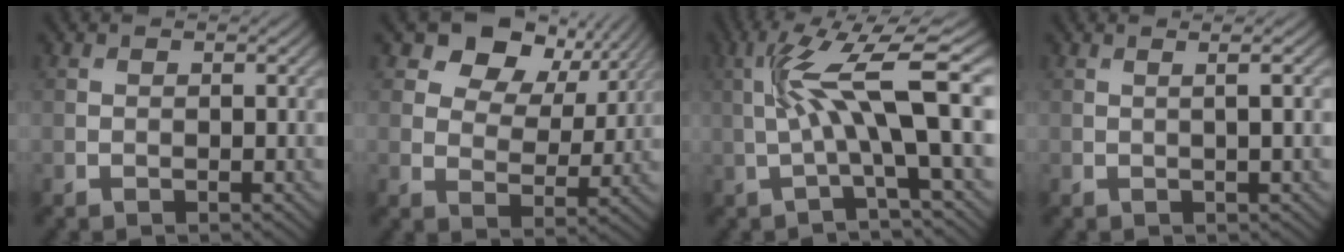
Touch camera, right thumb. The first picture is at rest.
{"total": 8.9, "force": [5.2, 5.7, 4.4], "torque": [-0.077, -0.005, 0.080]}
{"total": 11.0, "force": [0.7, 2.4, 10.8], "torque": [-0.184, 0.023, 0.007]}
{"total": 2.8, "force": [0.4, 0.5, 2.7], "torque": [-0.036, 0.012, -0.002]}